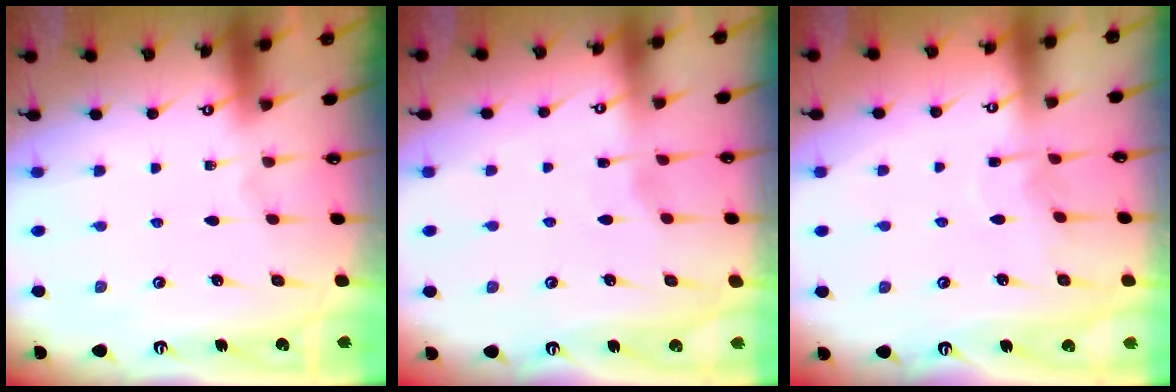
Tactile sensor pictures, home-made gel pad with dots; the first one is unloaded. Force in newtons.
{"total": 2.6, "press": 2.5, "slide": 0.2}
{"total": 5.0, "press": 5.0, "slide": 0.5}